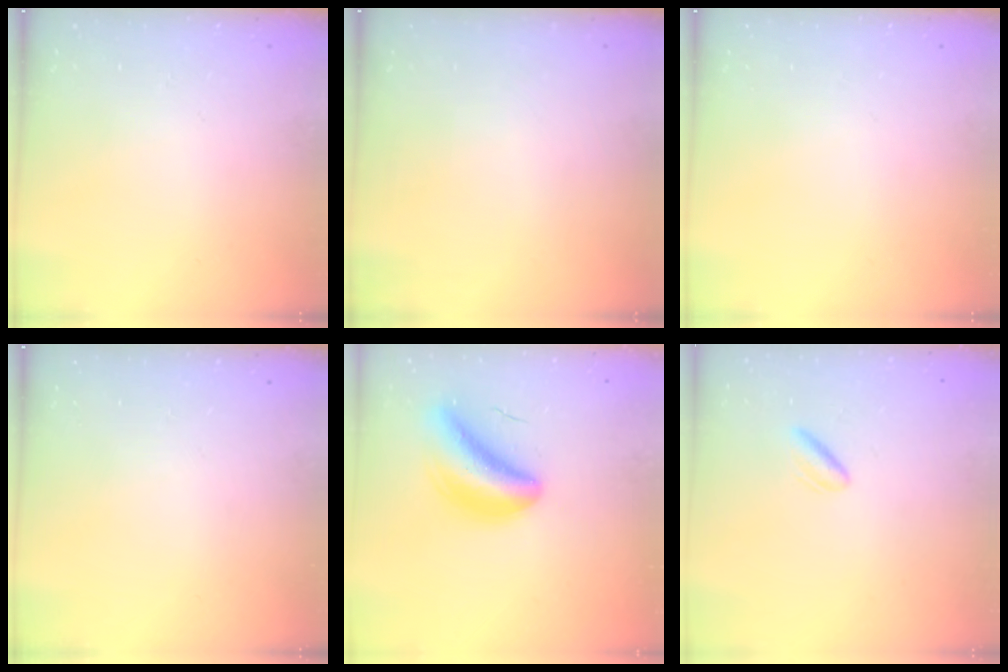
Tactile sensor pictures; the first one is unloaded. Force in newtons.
{"total": 0.0}
{"total": 0.0}
{"total": 0.0}
{"total": 7.4, "press": 6.9, "slide": 2.8}
{"total": 2.9, "press": 2.6, "slide": 1.3}